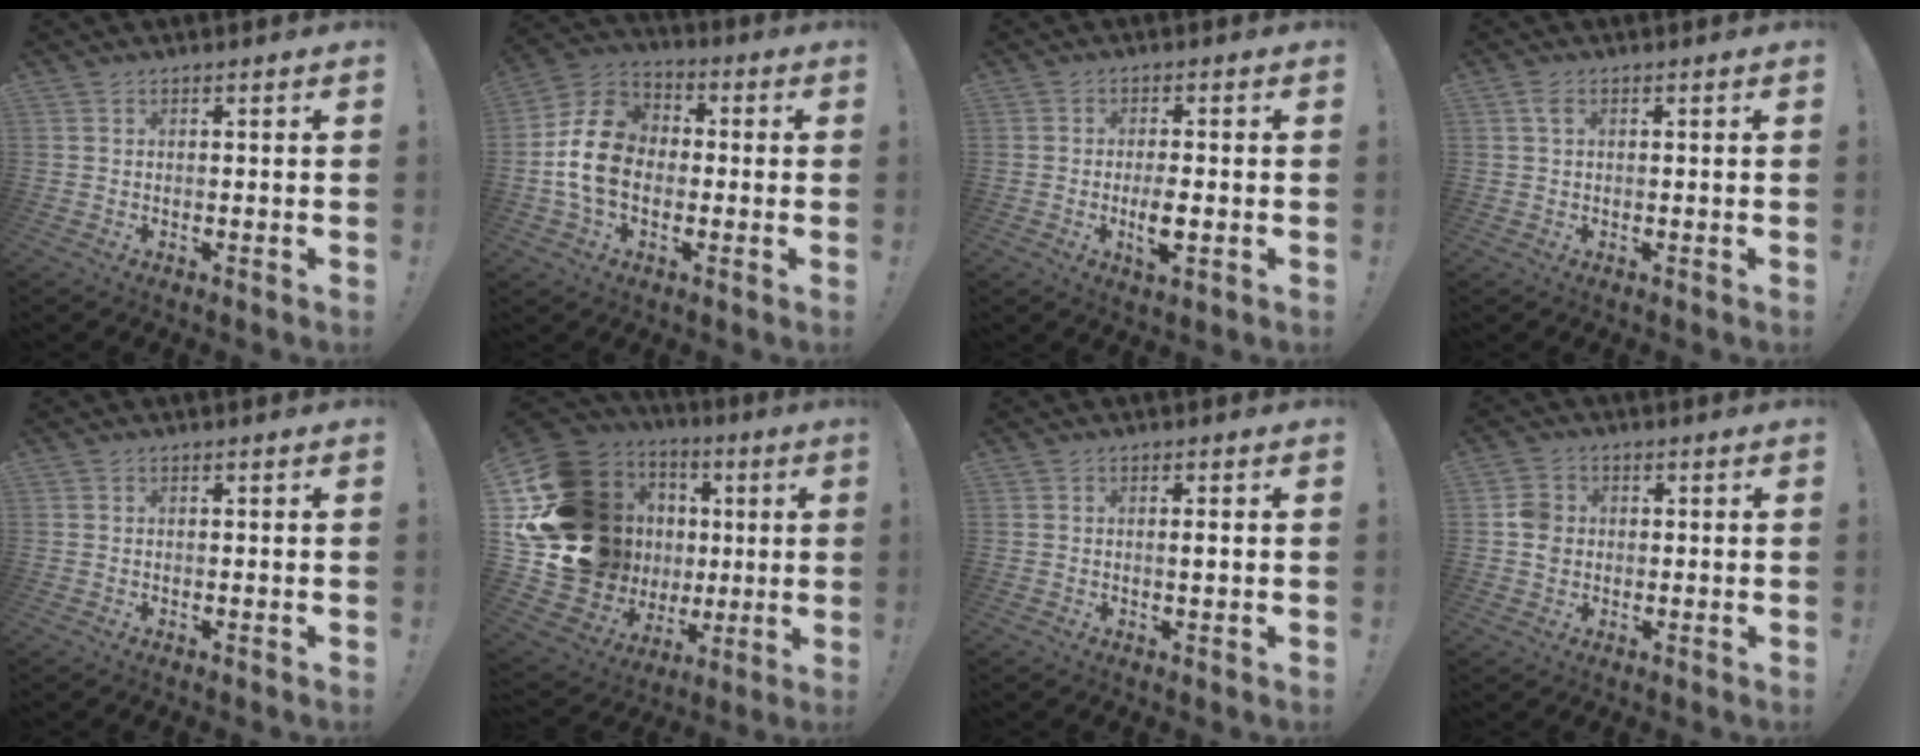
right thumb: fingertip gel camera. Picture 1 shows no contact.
{"total": 14.4, "force": [-2.2, 11.0, 9.1], "torque": [-0.168, 0.029, -0.037]}
{"total": 5.2, "force": [-1.3, 2.1, 4.6], "torque": [-0.074, -0.004, -0.026]}
{"total": 2.3, "force": [0.8, 1.1, 1.9], "torque": [-0.043, 0.006, 0.014]}
{"total": 0.0}
{"total": 22.8, "force": [4.0, 18.7, 12.4], "torque": [-0.214, -0.049, 0.145]}
{"total": 1.5, "force": [0.0, 0.2, 1.5], "torque": [-0.026, -0.001, -0.002]}
{"total": 5.0, "force": [-0.1, 4.5, 2.2], "torque": [-0.024, 0.007, 0.000]}